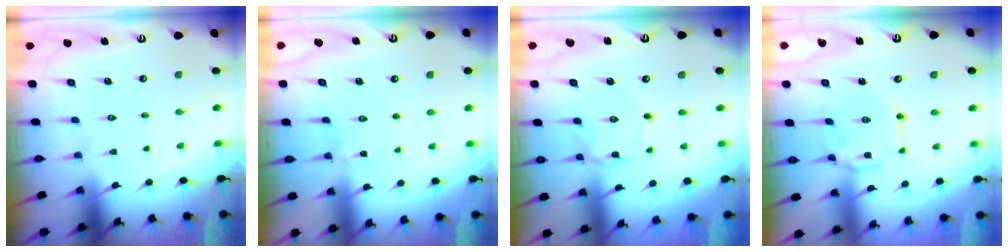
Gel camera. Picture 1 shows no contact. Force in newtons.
{"total": 2.8, "press": 2.8, "slide": 0.3}
{"total": 0.6, "press": 0.6, "slide": 0.1}
{"total": 2.9, "press": 2.9, "slide": 0.4}